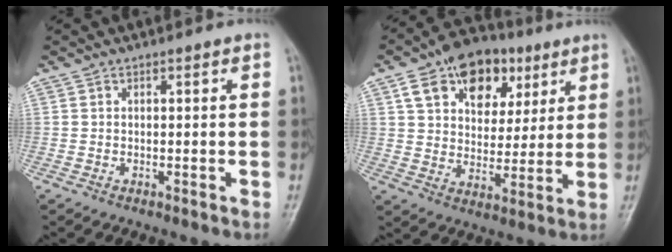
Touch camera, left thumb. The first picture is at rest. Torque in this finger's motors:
{"motor_torque": [1.45, 1.00, 0.95, -1.01, 0.11]}